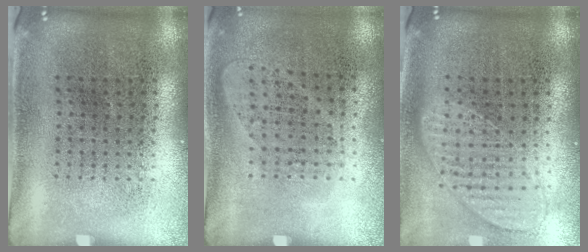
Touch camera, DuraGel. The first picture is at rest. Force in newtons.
{"total": 1.0, "press": 0.8, "slide": 0.5}
{"total": 1.0, "press": 1.0, "slide": 0.2}